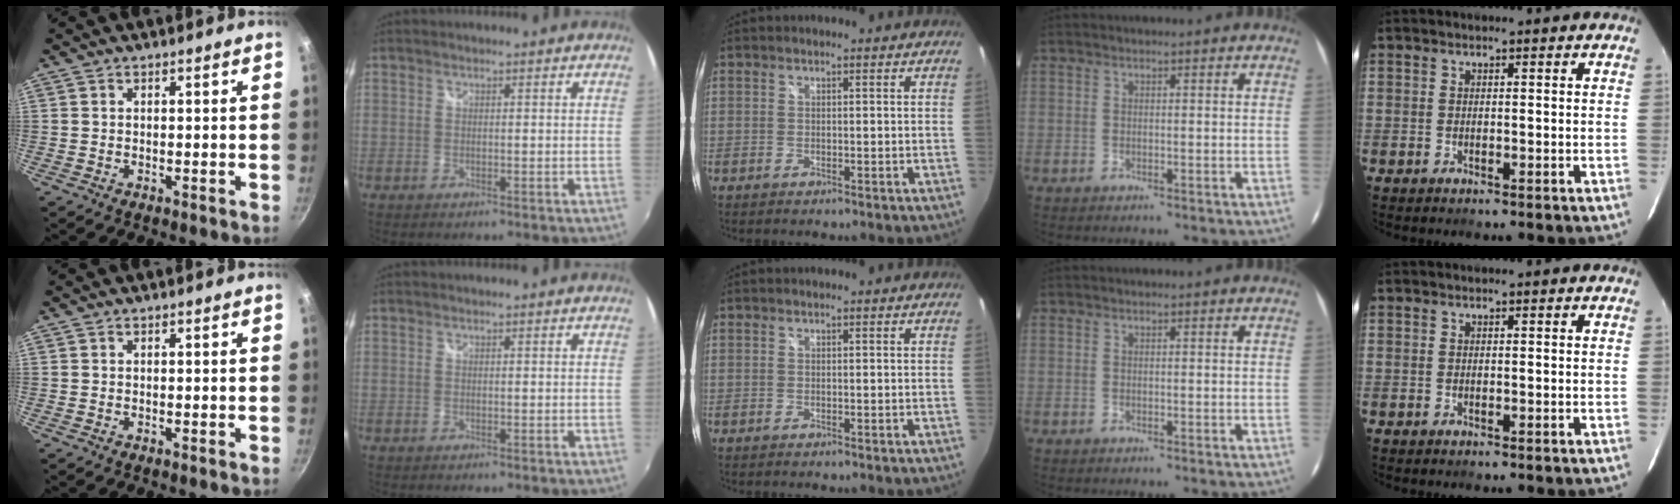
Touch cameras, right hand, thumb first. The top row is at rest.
{}